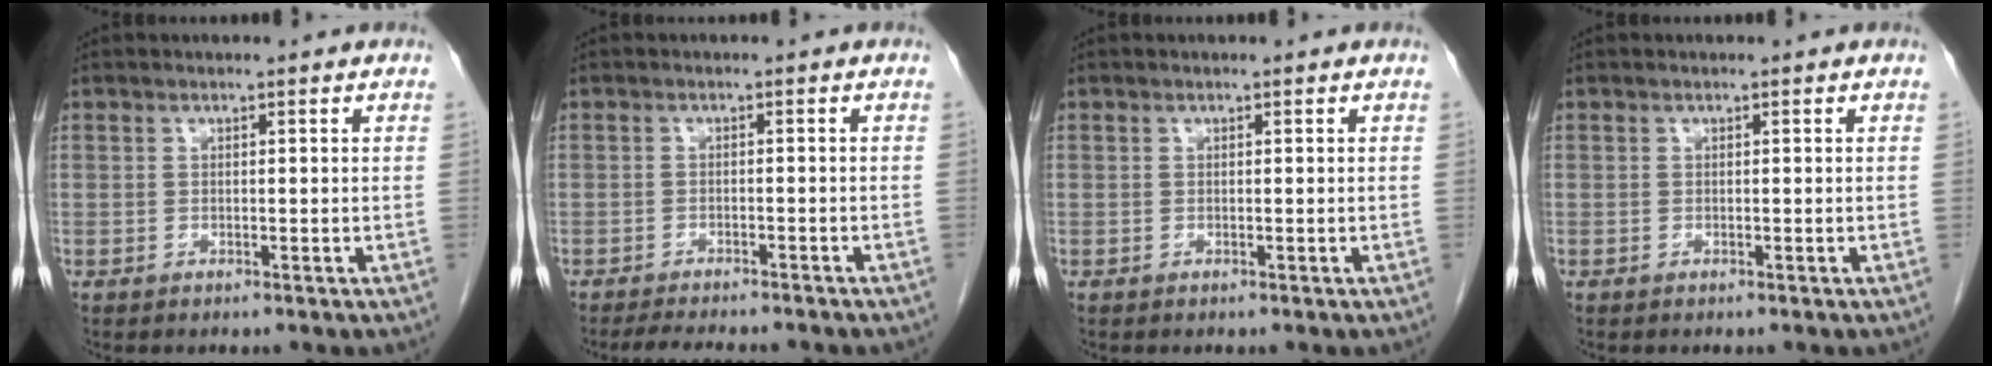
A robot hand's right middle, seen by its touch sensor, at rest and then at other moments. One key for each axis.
{"total": 8.3, "fx": -7.4, "fy": 1.6, "fz": 3.4, "tx": -0.050, "ty": -0.007, "tz": -0.100}
{"total": 0.0}
{"total": 0.0}